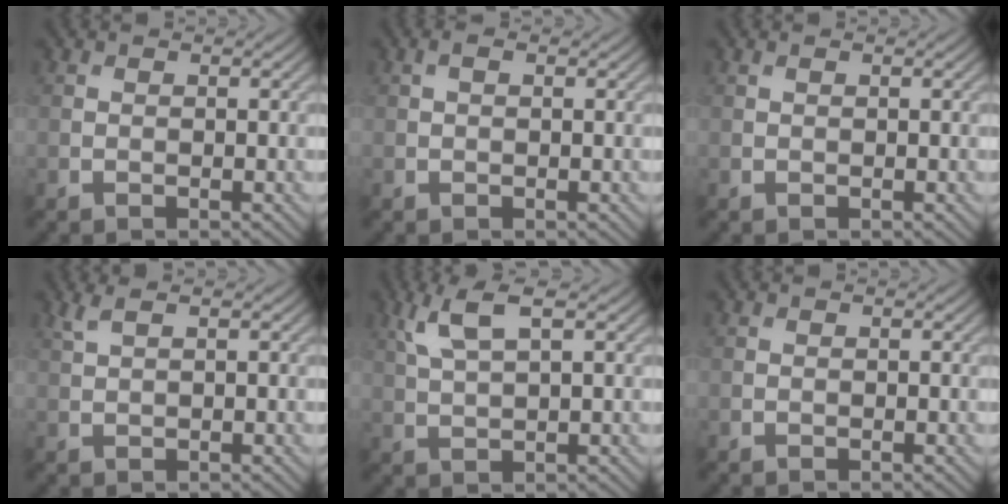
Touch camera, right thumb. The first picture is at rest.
{"total": 0.9, "force": [0.3, 0.4, 0.7], "torque": [-0.018, 0.003, 0.004]}
{"total": 0.0}
{"total": 1.7, "force": [1.1, 0.3, 1.3], "torque": [-0.033, 0.007, 0.025]}
{"total": 4.9, "force": [2.5, 1.2, 4.0], "torque": [-0.101, 0.010, 0.055]}
{"total": 0.0}